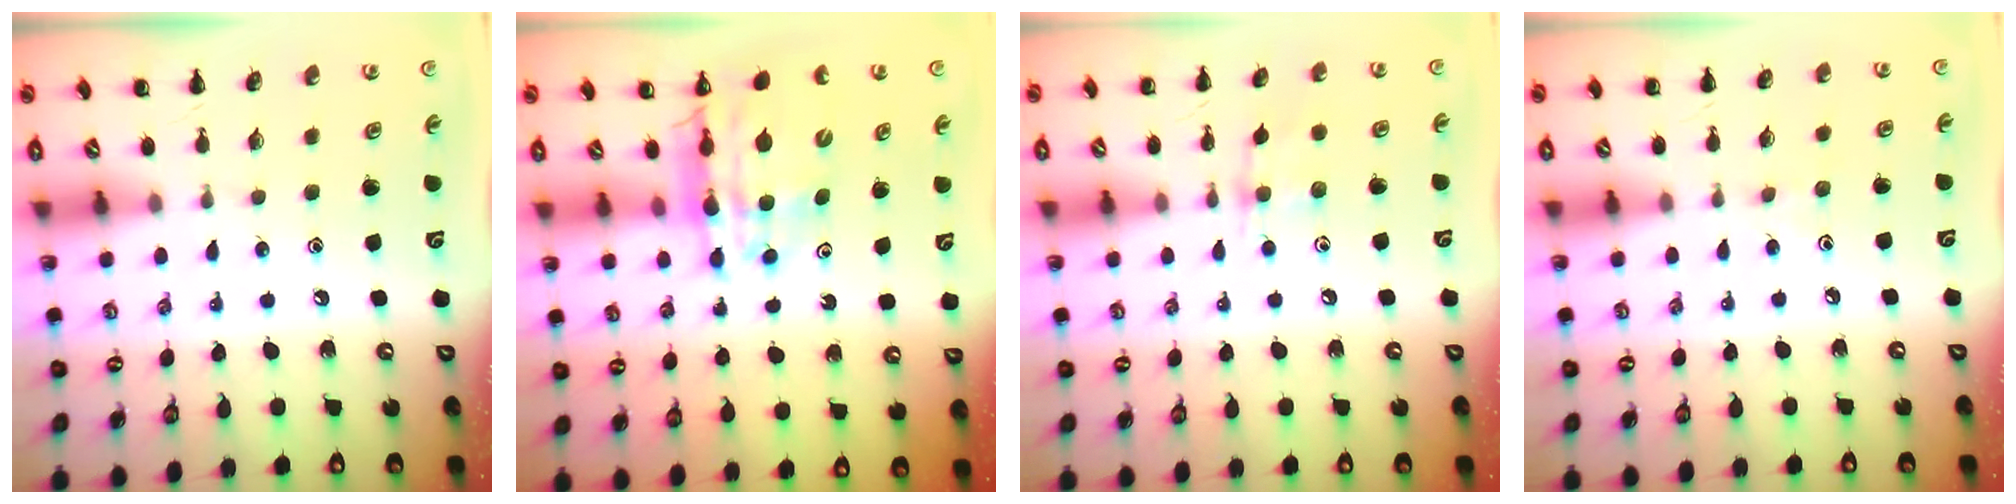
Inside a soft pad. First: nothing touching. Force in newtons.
{"total": 13.0, "press": 12.5, "slide": 3.8}
{"total": 7.2, "press": 7.2, "slide": 0.7}
{"total": 2.2, "press": 2.1, "slide": 0.9}